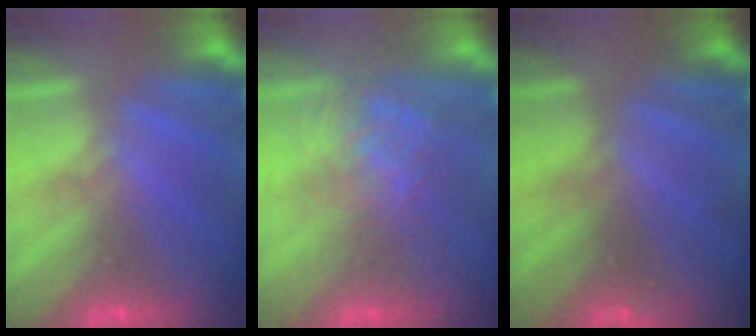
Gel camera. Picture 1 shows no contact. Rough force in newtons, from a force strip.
{"total": 3.9}
{"total": 1.2}